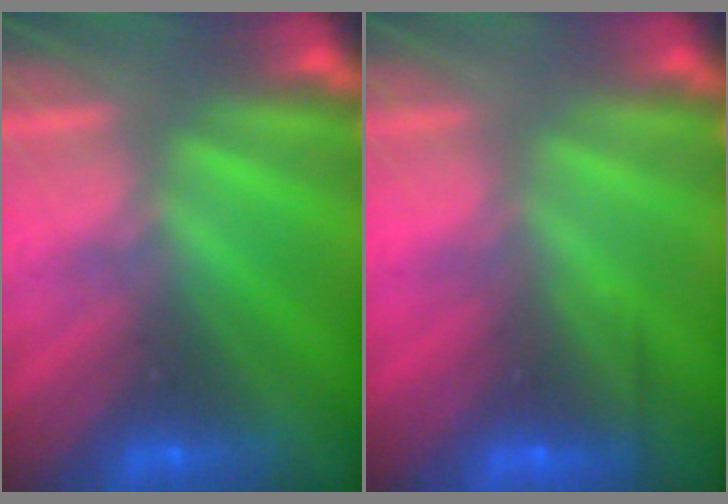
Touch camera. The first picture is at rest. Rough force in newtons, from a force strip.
{"total": 2.4}